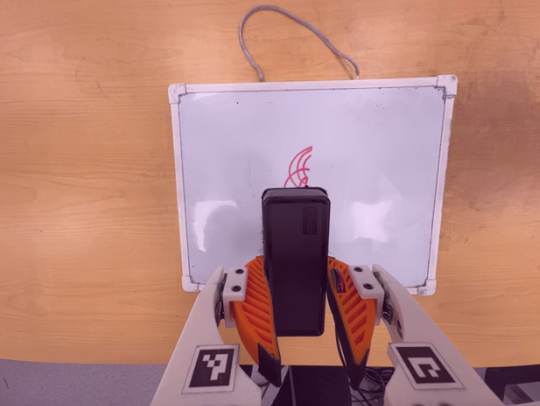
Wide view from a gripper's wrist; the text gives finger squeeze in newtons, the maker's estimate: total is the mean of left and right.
{"total": 9.0, "left": 7.4, "right": 10.6}